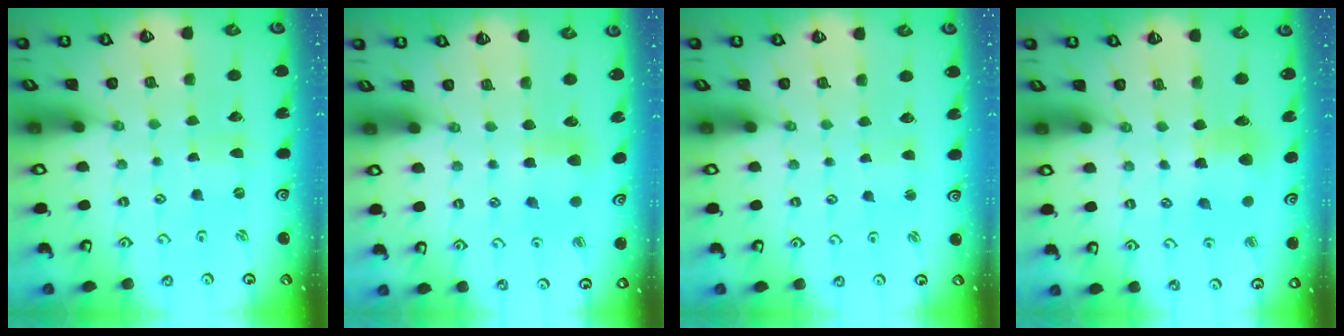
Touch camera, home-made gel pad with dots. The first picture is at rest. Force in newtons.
{"total": 5.6, "press": 5.6, "slide": 0.0}
{"total": 1.8, "press": 1.8, "slide": 0.3}
{"total": 7.2, "press": 7.2, "slide": 0.2}